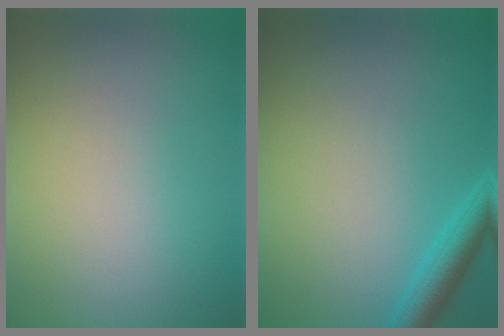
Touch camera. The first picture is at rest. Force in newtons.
{"total": 2.8, "press": 2.8, "slide": 0.2}